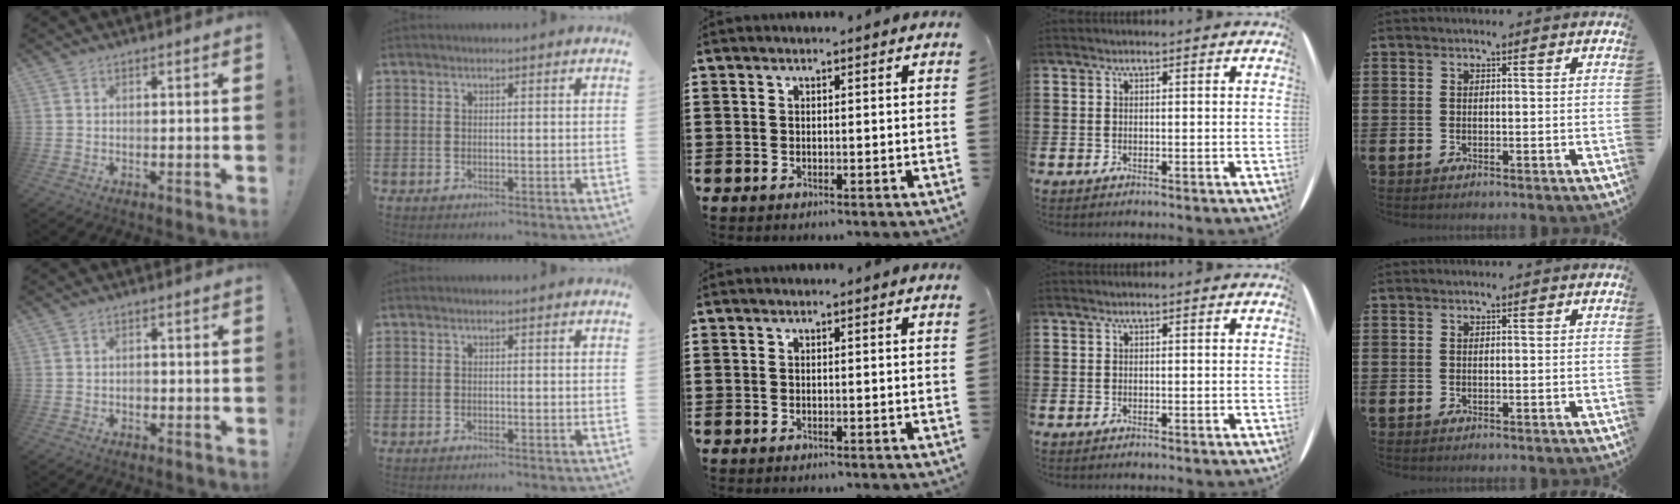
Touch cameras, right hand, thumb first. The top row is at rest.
{"thumb": {"total": 1.6, "force": [-0.7, 1.1, 0.9], "torque": [-0.008, 0.002, -0.013]}, "index": {"total": 0.6, "force": [-0.6, 0.0, 0.1], "torque": [-0.002, -0.001, -0.013]}}